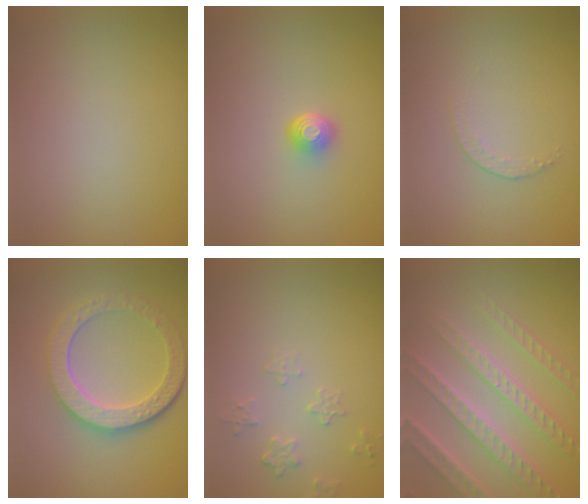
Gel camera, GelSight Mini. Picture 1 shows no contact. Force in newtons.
{"total": 1.8, "press": 1.3, "slide": 1.3}
{"total": 1.2, "press": 0.5, "slide": 1.1}
{"total": 5.8, "press": 4.4, "slide": 3.8}
{"total": 1.6, "press": 0.9, "slide": 1.4}
{"total": 6.9, "press": 5.3, "slide": 4.4}